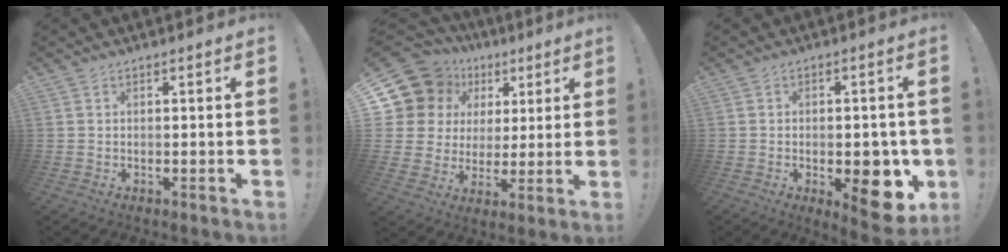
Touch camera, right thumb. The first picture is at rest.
{"total": 14.1, "force": [6.9, 11.0, 5.3], "torque": [-0.098, -0.038, 0.149]}
{"total": 11.6, "force": [-3.1, 6.1, 9.4], "torque": [-0.088, 0.005, -0.038]}